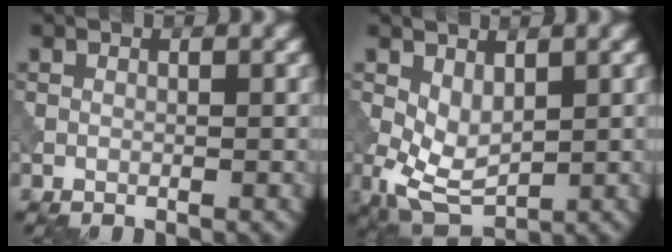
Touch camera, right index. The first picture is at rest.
{"total": 4.2, "force": [0.4, 2.5, 3.4], "torque": [-0.079, -0.009, 0.012]}